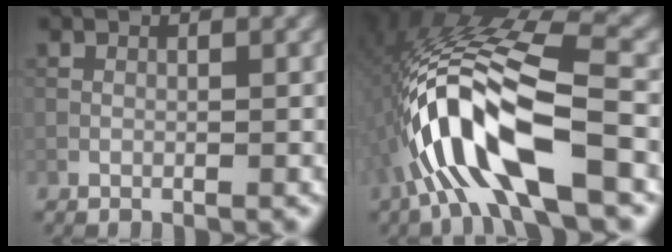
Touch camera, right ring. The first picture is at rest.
{"total": 12.0, "force": [-3.8, 3.4, 10.8], "torque": [-0.224, 0.019, -0.067]}